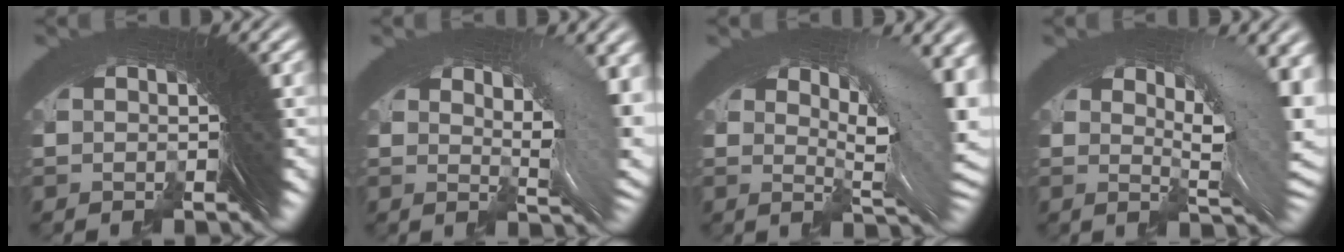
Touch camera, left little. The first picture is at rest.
{"total": 5.1, "force": [0.8, 1.0, 4.9], "torque": [-0.042, -0.002, 0.016]}
{"total": 6.2, "force": [0.9, 1.7, 5.9], "torque": [-0.051, 0.002, 0.015]}
{"total": 5.7, "force": [0.8, 1.3, 5.5], "torque": [-0.046, 0.003, 0.011]}